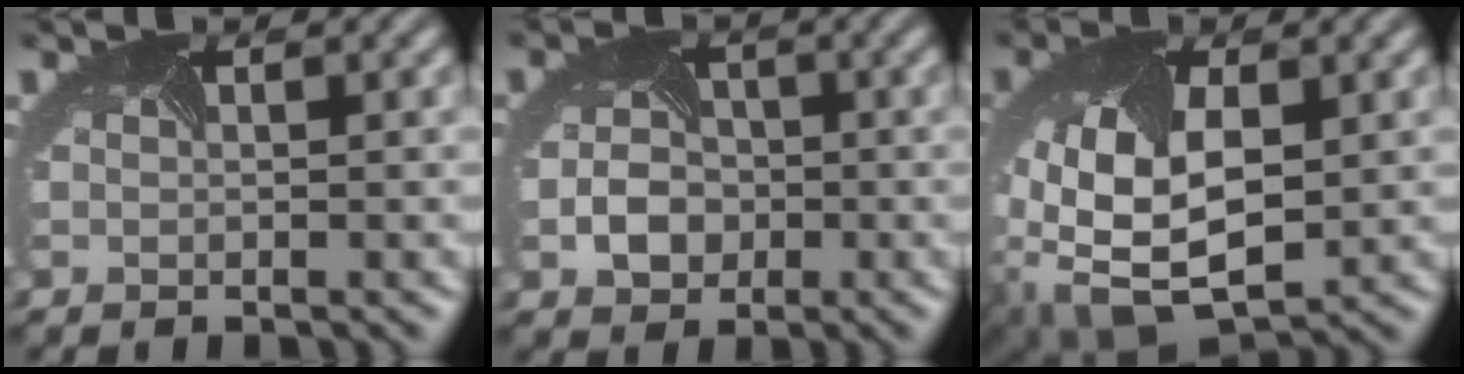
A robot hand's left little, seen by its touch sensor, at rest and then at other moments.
{"total": 2.9, "force": [-0.9, 2.5, 1.3], "torque": [-0.027, -0.002, -0.015]}
{"total": 12.1, "force": [-1.0, 7.9, 9.1], "torque": [-0.213, -0.037, 0.005]}